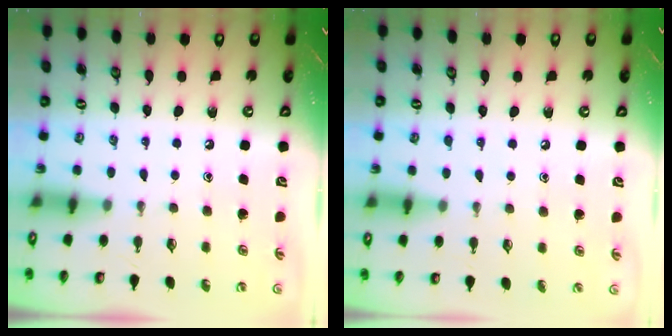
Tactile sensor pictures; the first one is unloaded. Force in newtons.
{"total": 3.3, "press": 3.2, "slide": 0.7}